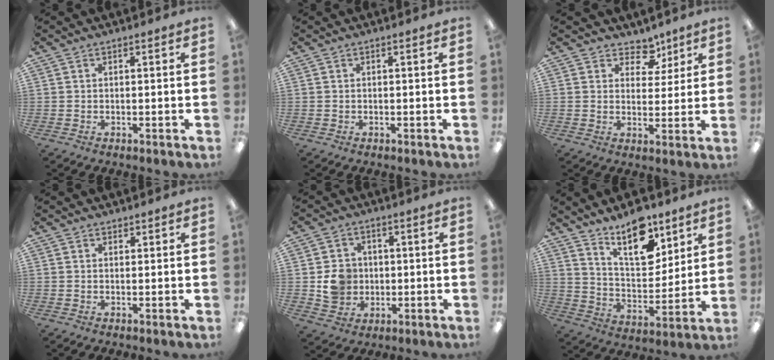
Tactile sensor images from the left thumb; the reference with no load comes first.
{"total": 0.0}
{"total": 6.2, "force": [4.3, 4.2, 1.5], "torque": [-0.010, -0.029, 0.074]}
{"total": 1.0, "force": [0.9, 0.4, 0.0], "torque": [0.001, -0.001, 0.017]}
{"total": 7.4, "force": [0.0, 7.0, 2.4], "torque": [-0.026, 0.008, 0.005]}
{"total": 15.6, "force": [10.9, 7.1, 8.7], "torque": [-0.132, -0.065, 0.189]}